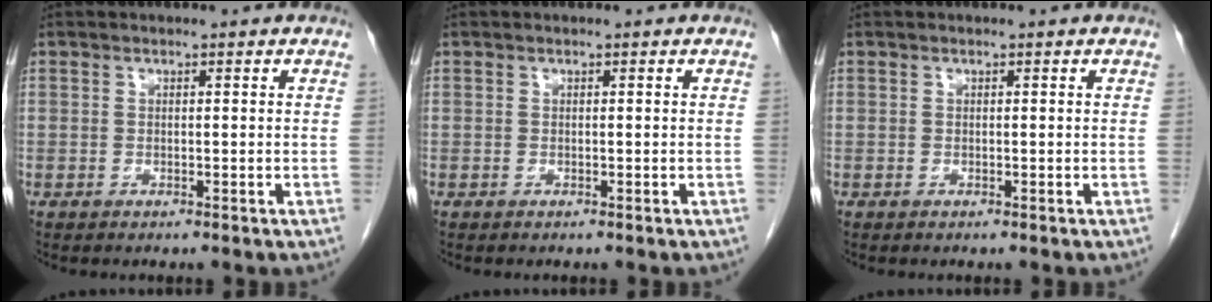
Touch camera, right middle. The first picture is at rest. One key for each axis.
{"total": 0.0}
{"total": 0.0}